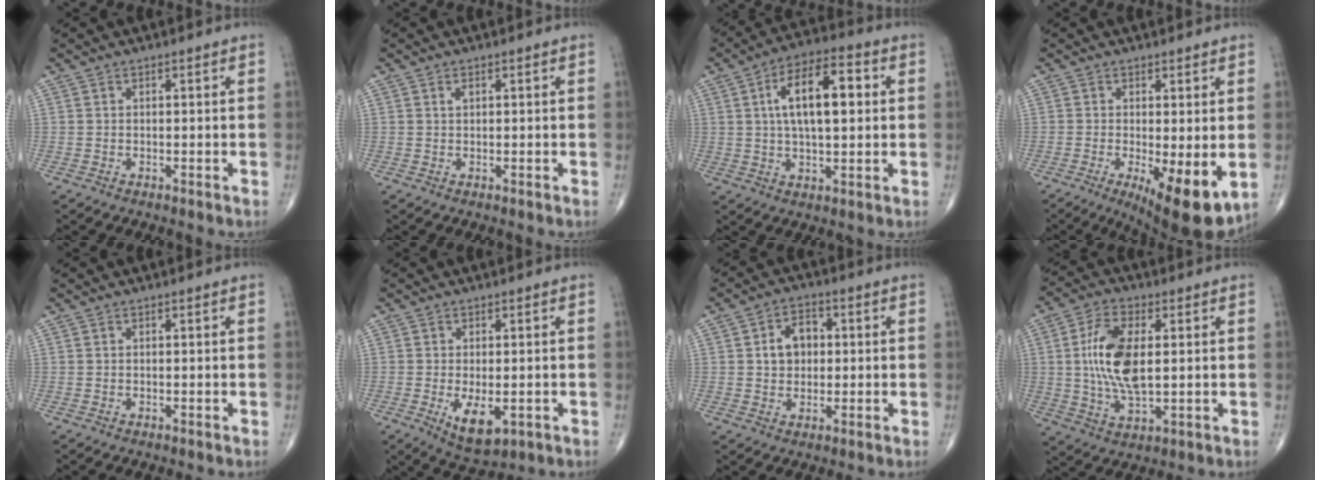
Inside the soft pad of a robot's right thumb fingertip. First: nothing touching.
{"total": 0.8, "force": [0.4, 0.4, 0.6], "torque": [-0.010, 0.003, 0.007]}
{"total": 13.9, "force": [2.7, 6.1, 12.2], "torque": [-0.195, 0.015, 0.040]}
{"total": 10.8, "force": [-2.6, 3.3, 10.0], "torque": [-0.145, -0.024, -0.031]}
{"total": 0.0}
{"total": 6.7, "force": [-1.7, 3.2, 5.6], "torque": [-0.086, -0.015, -0.018]}
{"total": 6.5, "force": [0.8, 4.9, 4.2], "torque": [-0.047, 0.012, 0.009]}
{"total": 12.7, "force": [1.5, 6.1, 11.0], "torque": [-0.216, -0.006, 0.030]}